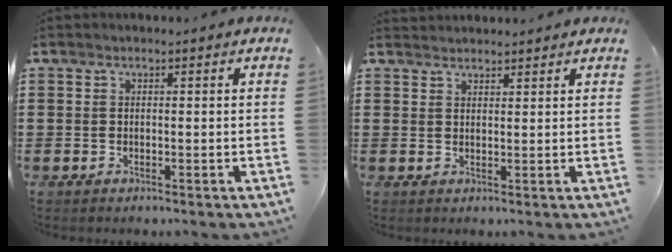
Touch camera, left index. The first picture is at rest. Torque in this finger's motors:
{"motor_torque": [2.14, 0.00, 0.34, 0.10]}